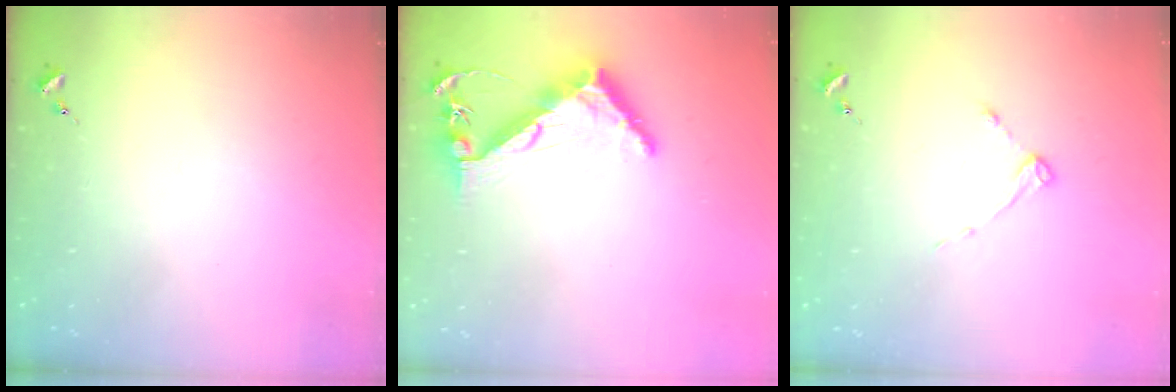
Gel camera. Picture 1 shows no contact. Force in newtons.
{"total": 8.7, "press": 8.6, "slide": 0.9}
{"total": 3.0, "press": 3.0, "slide": 0.4}